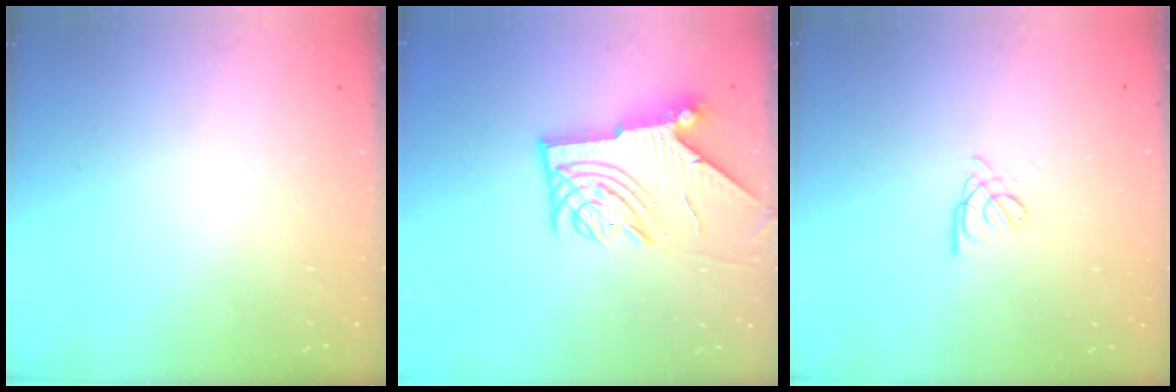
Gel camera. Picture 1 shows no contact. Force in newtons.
{"total": 10.2, "press": 10.1, "slide": 1.1}
{"total": 2.6, "press": 2.5, "slide": 0.5}